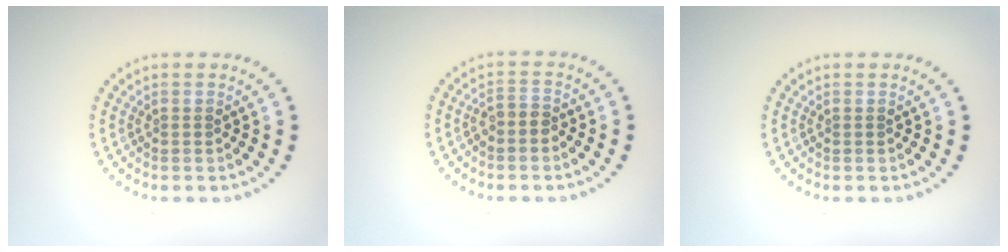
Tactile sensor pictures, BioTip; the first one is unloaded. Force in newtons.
{"total": 1.6, "press": 1.3, "slide": 1.0}
{"total": 0.0}